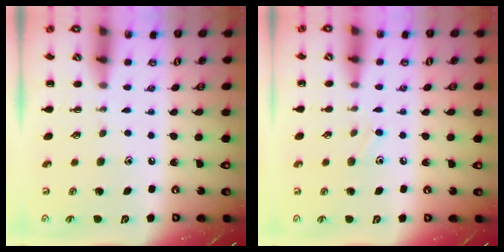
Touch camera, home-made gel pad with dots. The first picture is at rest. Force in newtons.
{"total": 6.3, "press": 5.9, "slide": 2.2}